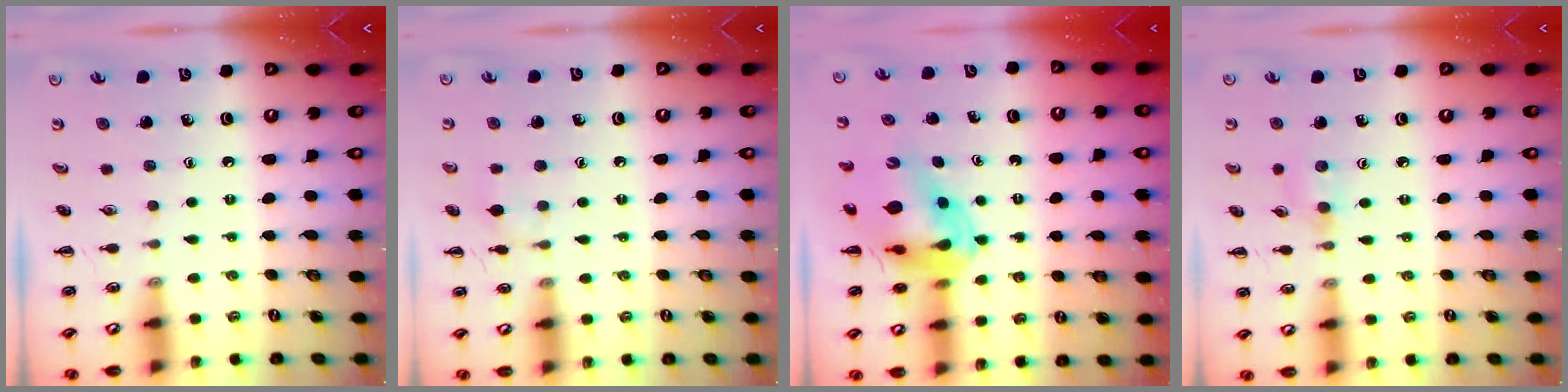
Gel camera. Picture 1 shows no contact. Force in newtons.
{"total": 6.1, "press": 5.8, "slide": 2.0}
{"total": 11.6, "press": 11.0, "slide": 3.6}
{"total": 5.4, "press": 5.0, "slide": 2.0}